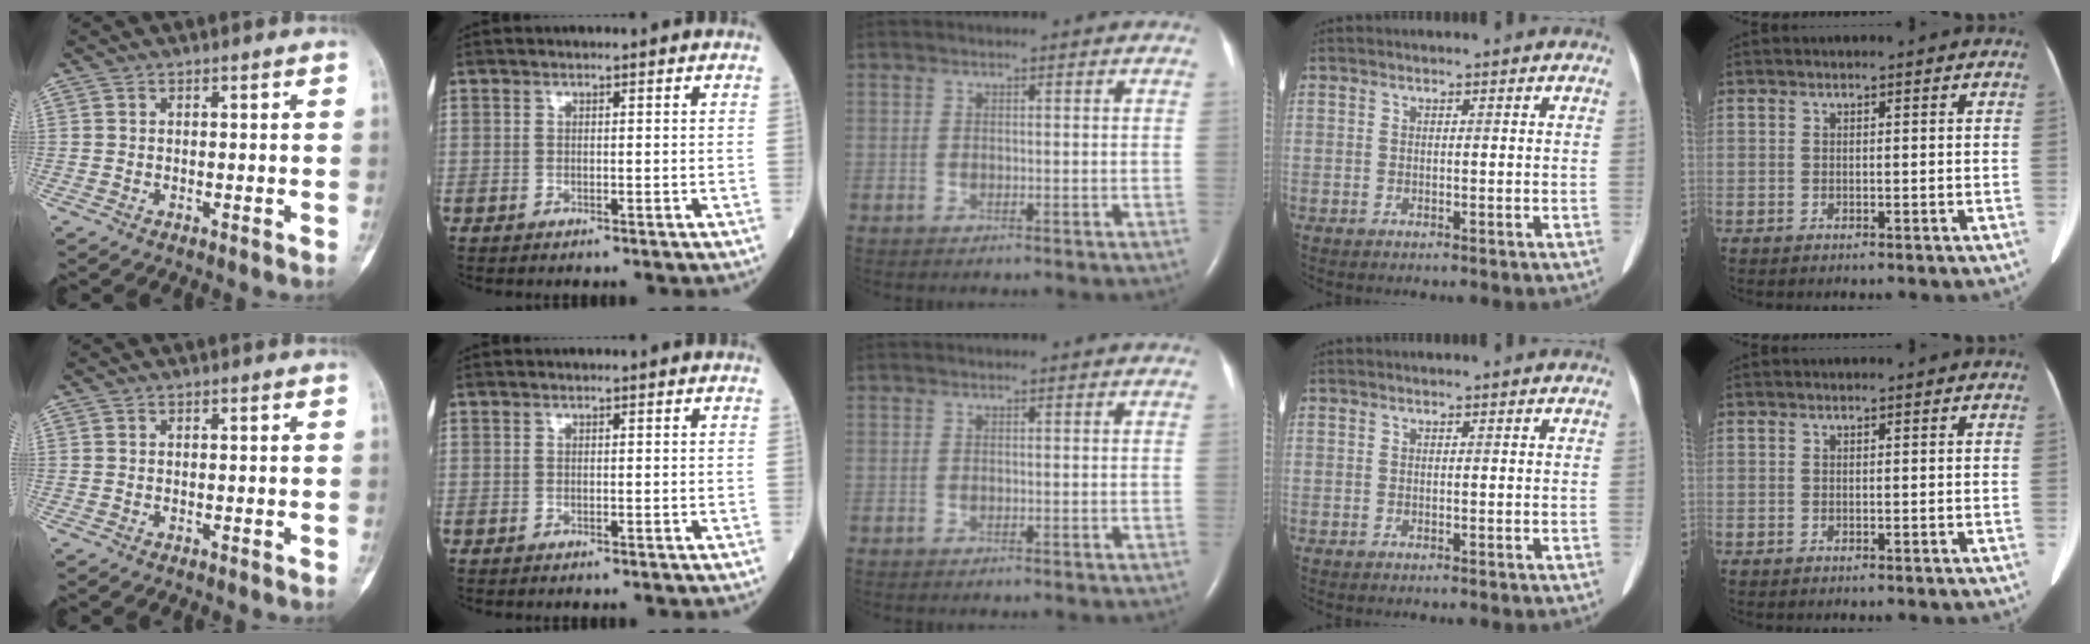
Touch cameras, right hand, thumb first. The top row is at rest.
{}